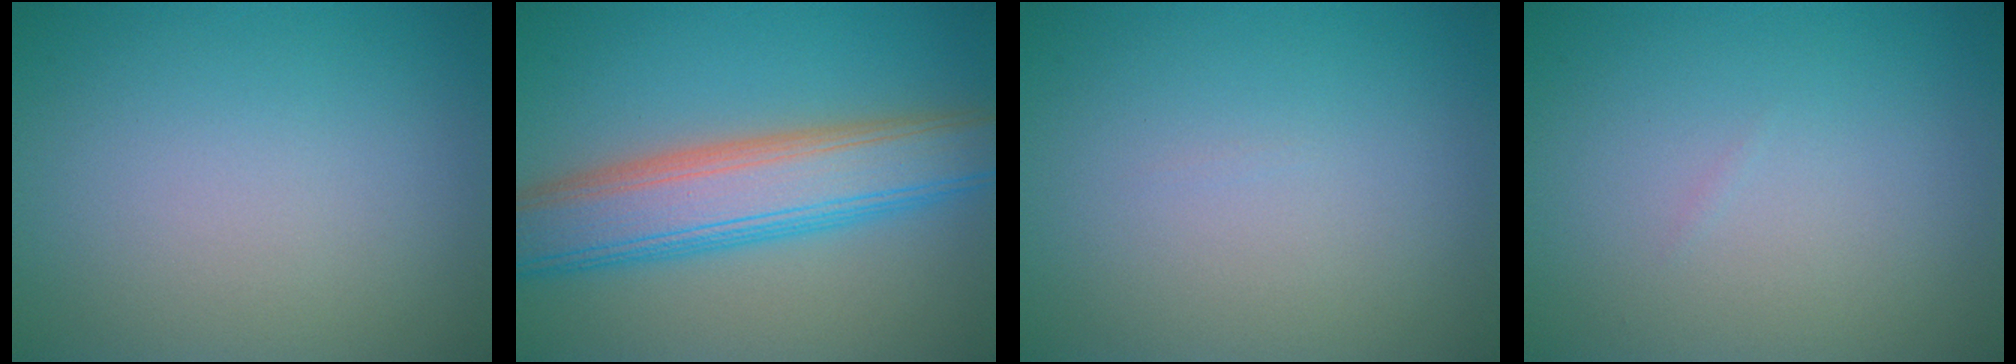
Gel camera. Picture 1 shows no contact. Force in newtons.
{"total": 8.3, "press": 8.3, "slide": 0.6}
{"total": 0.0}
{"total": 0.0}